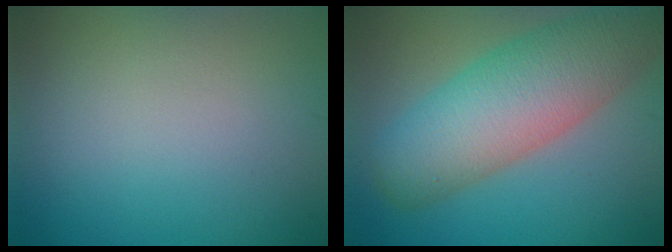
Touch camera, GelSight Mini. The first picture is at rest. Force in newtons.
{"total": 8.9, "press": 8.9, "slide": 0.6}